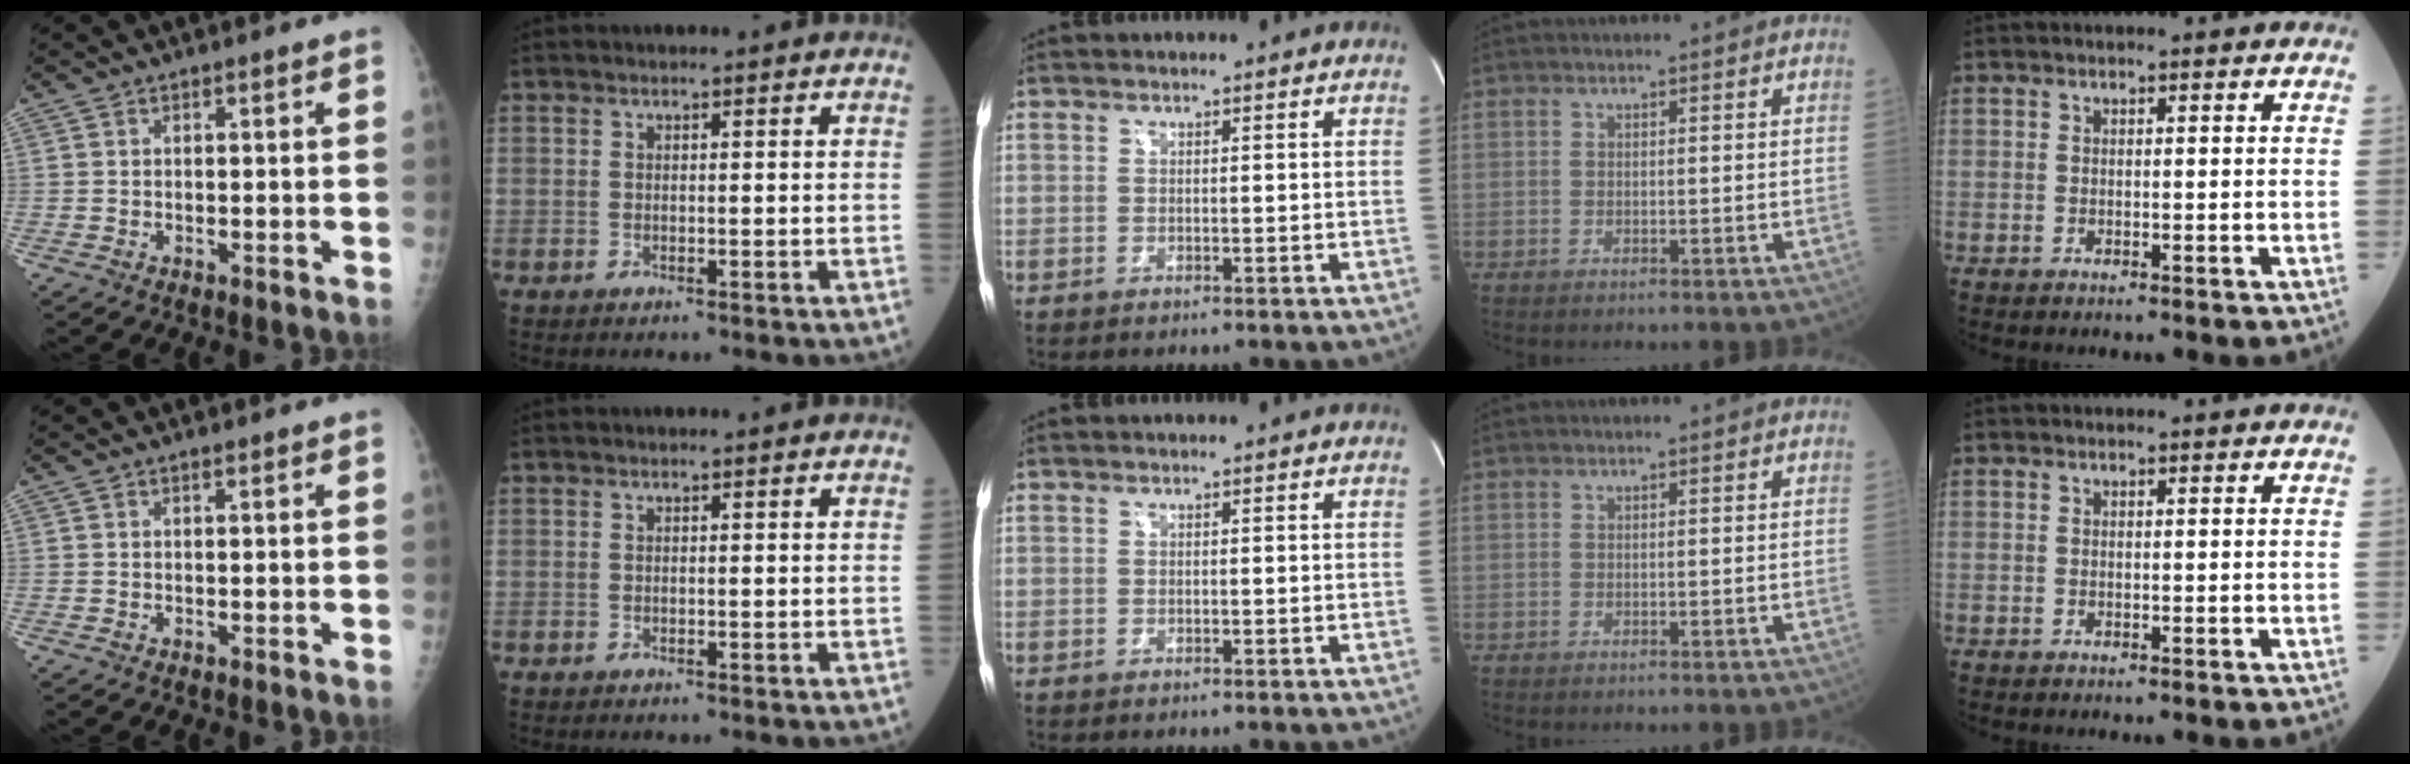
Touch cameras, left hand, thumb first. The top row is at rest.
{}